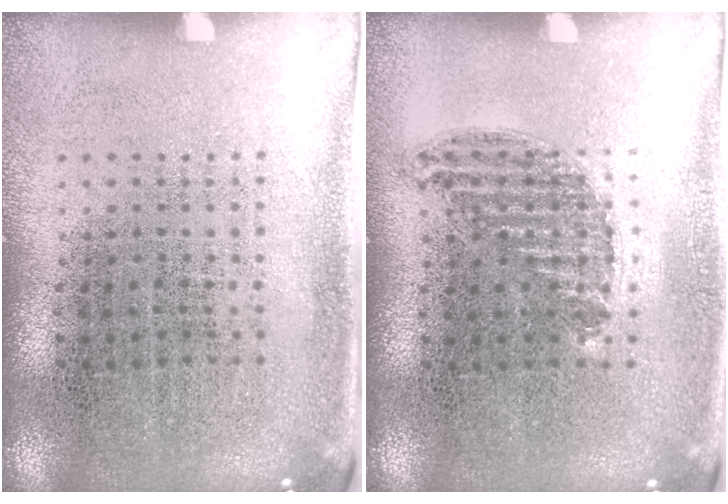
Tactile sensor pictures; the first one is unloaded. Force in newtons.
{"total": 0.8, "press": 0.7, "slide": 0.5}